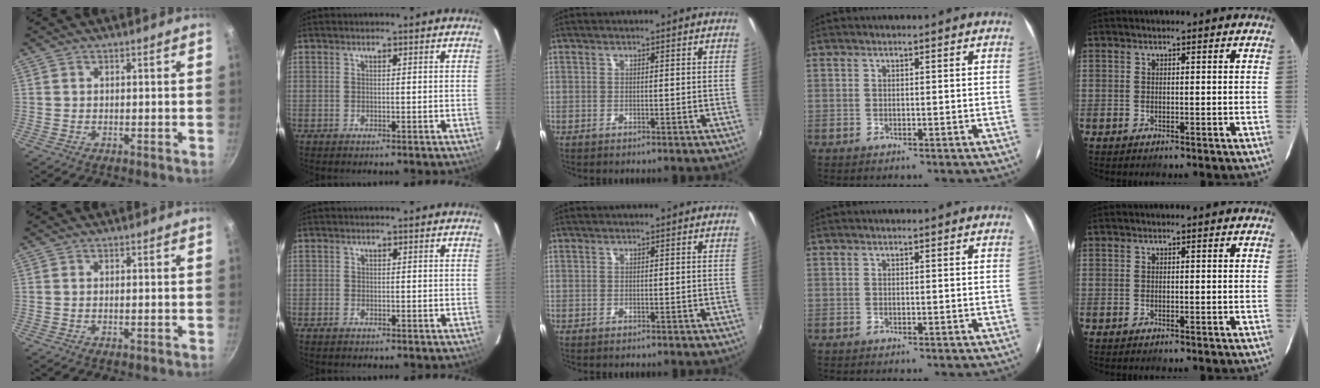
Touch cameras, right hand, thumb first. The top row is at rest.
{"thumb": {"total": 0.6, "force": [-0.2, 0.2, 0.5], "torque": [-0.010, 0.001, -0.003]}, "index": {"total": 0.7, "force": [-0.6, 0.5, 0.1], "torque": [-0.003, 0.000, -0.013]}}